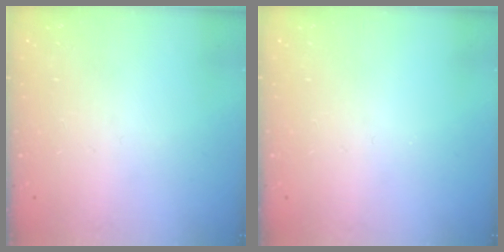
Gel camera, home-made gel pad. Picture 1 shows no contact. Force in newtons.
{"total": 0.0}